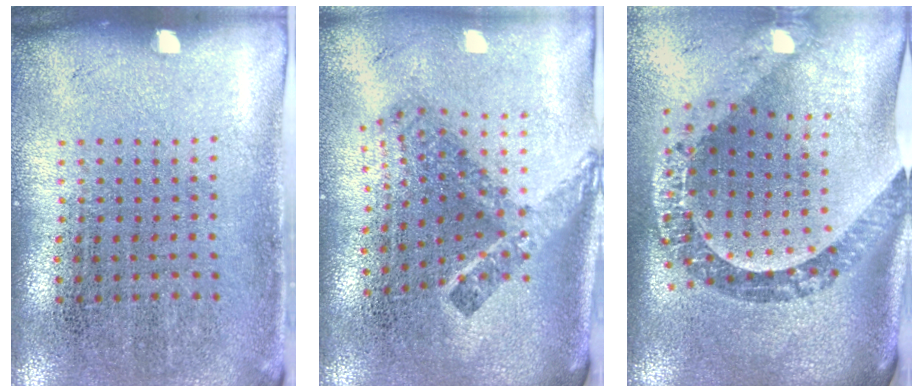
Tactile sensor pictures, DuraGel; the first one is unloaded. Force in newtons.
{"total": 2.5, "press": 1.6, "slide": 1.9}
{"total": 2.6, "press": 2.0, "slide": 1.6}